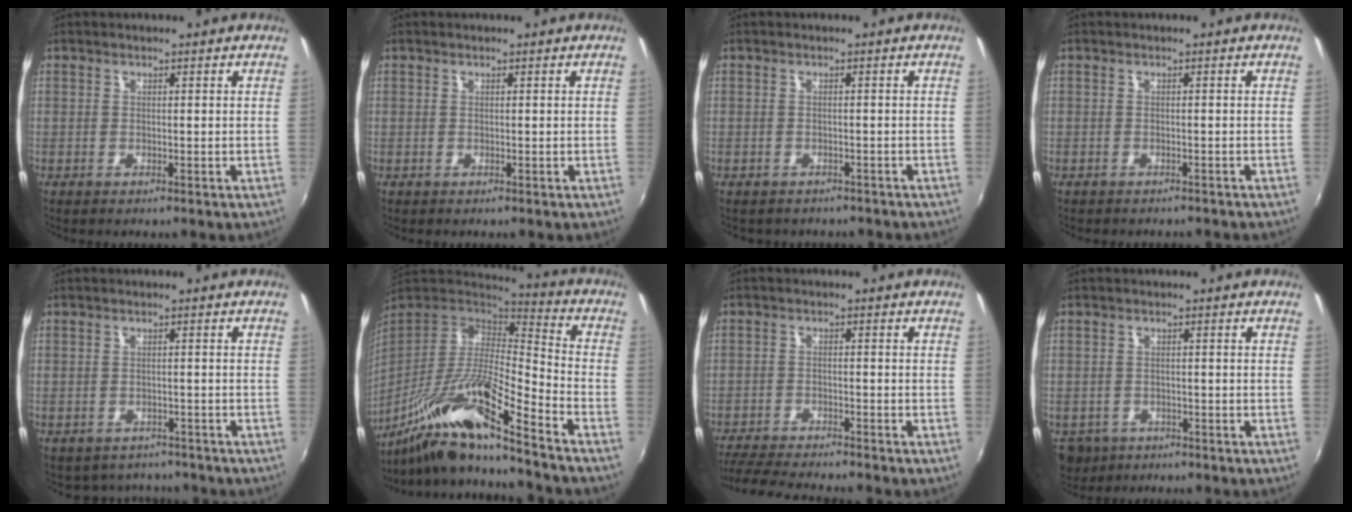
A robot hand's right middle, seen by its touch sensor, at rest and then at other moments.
{"total": 0.0}
{"total": 3.8, "force": [-3.1, 1.8, 1.1], "torque": [-0.024, -0.014, -0.038]}
{"total": 2.8, "force": [-2.5, 1.0, 0.7], "torque": [-0.018, -0.011, -0.032]}
{"total": 5.6, "force": [-4.7, 3.0, 1.0], "torque": [-0.027, -0.010, -0.060]}
{"total": 16.8, "force": [-11.6, 1.0, 12.2], "torque": [-0.220, -0.020, -0.230]}
{"total": 9.3, "force": [-8.6, 0.4, 3.4], "torque": [-0.089, -0.020, -0.146]}
{"total": 6.2, "force": [-3.4, 4.6, 2.4], "torque": [-0.063, -0.015, -0.050]}